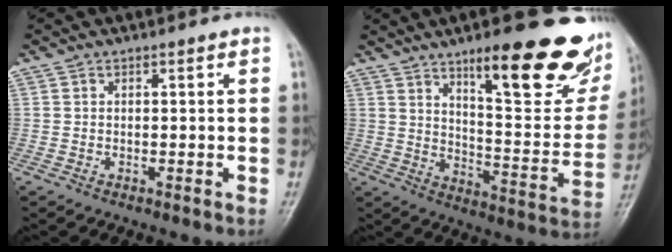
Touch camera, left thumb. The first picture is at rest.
{"total": 25.9, "force": [15.9, 7.3, 19.2], "torque": [-0.218, -0.080, 0.231]}